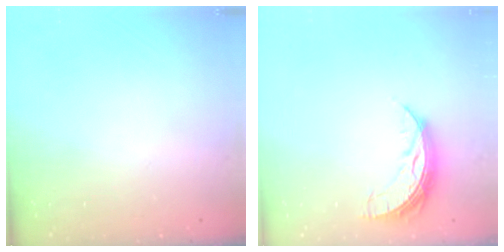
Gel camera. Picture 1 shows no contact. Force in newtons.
{"total": 7.7, "press": 7.6, "slide": 0.6}